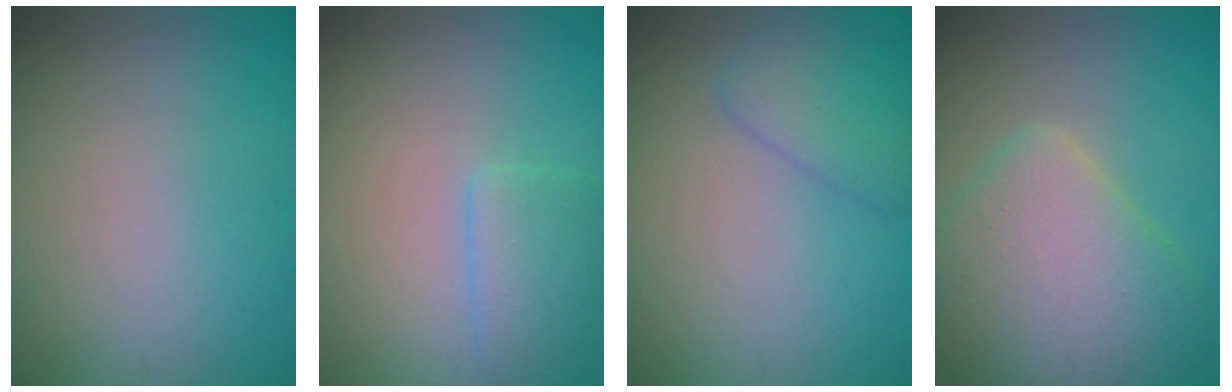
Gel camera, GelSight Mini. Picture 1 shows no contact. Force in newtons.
{"total": 2.9, "press": 2.9, "slide": 0.1}
{"total": 2.7, "press": 2.6, "slide": 0.2}
{"total": 7.8, "press": 7.8, "slide": 0.6}